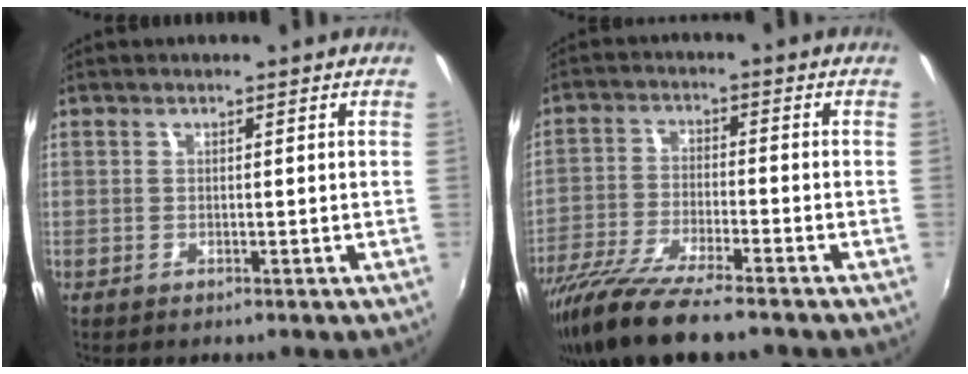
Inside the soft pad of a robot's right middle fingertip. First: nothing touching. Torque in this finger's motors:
{"motor_torque": [1.08, -1.05, 0.25, 0.14]}